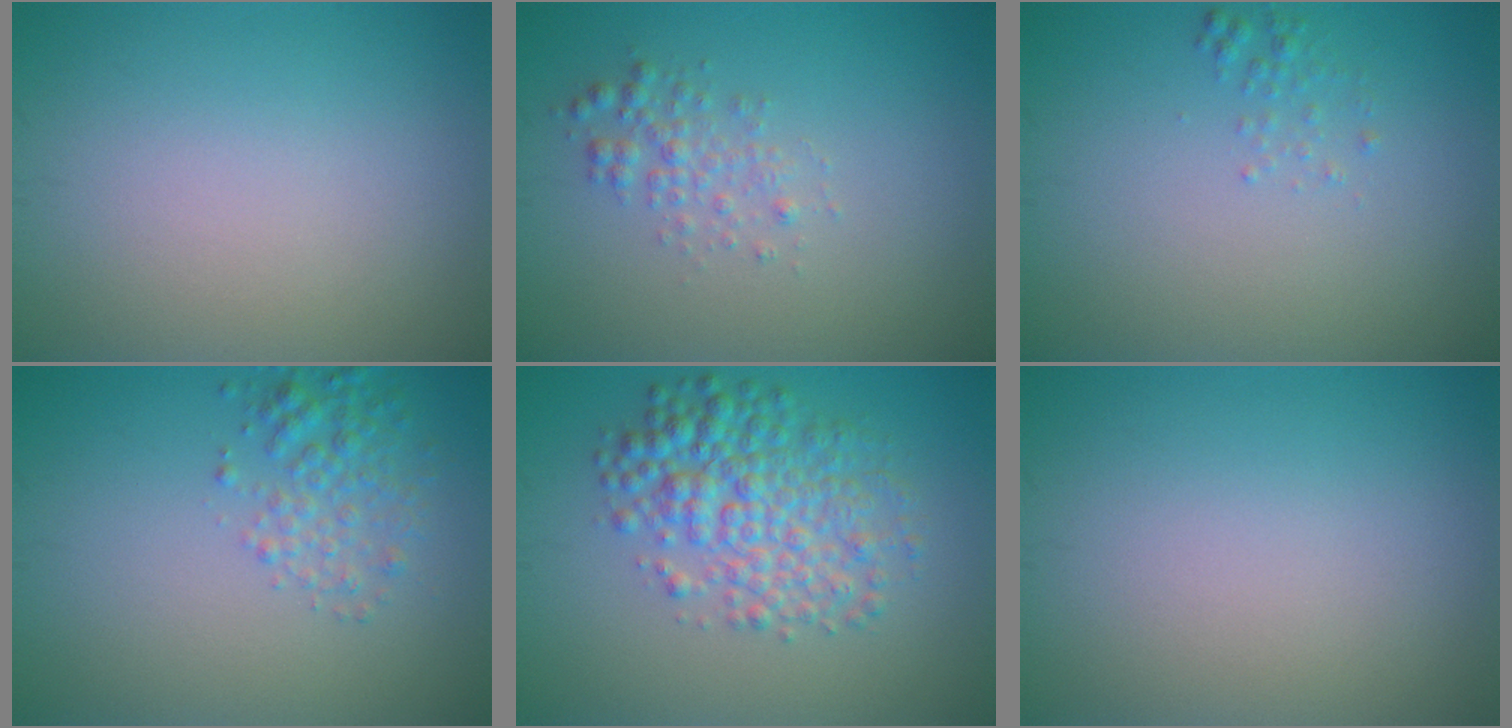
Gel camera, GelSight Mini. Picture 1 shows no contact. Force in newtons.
{"total": 1.8, "press": 1.8, "slide": 0.0}
{"total": 1.0, "press": 1.0, "slide": 0.0}
{"total": 2.6, "press": 2.6, "slide": 0.1}
{"total": 5.5, "press": 5.5, "slide": 0.1}
{"total": 0.0}